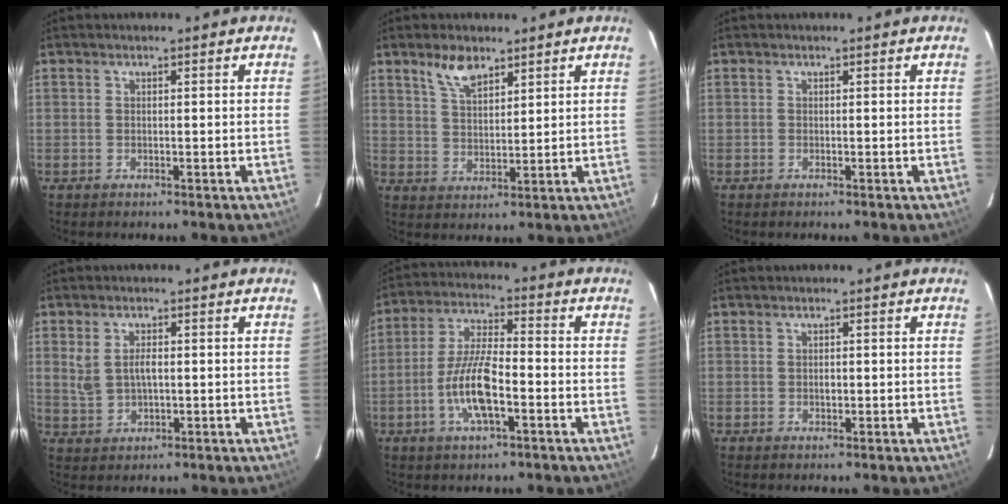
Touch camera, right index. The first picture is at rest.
{"total": 5.9, "force": [4.1, 2.6, 3.3], "torque": [-0.057, 0.003, 0.080]}
{"total": 0.0}
{"total": 4.5, "force": [0.5, 2.5, 3.6], "torque": [-0.075, 0.001, 0.018]}
{"total": 10.4, "force": [-3.7, 2.9, 9.2], "torque": [-0.189, 0.001, -0.069]}
{"total": 0.9, "force": [0.0, 0.7, 0.6], "torque": [-0.009, 0.002, 0.003]}